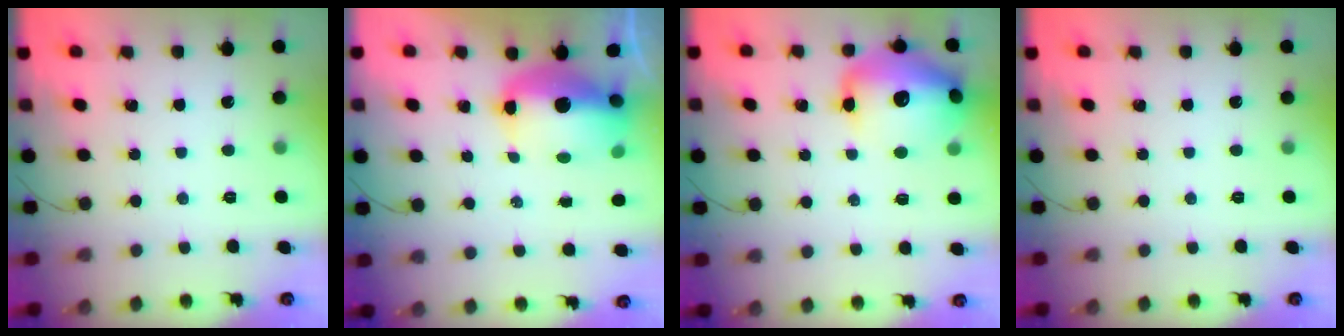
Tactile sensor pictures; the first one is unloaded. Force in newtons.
{"total": 13.1, "press": 12.9, "slide": 2.7}
{"total": 17.9, "press": 17.5, "slide": 3.4}
{"total": 0.0}